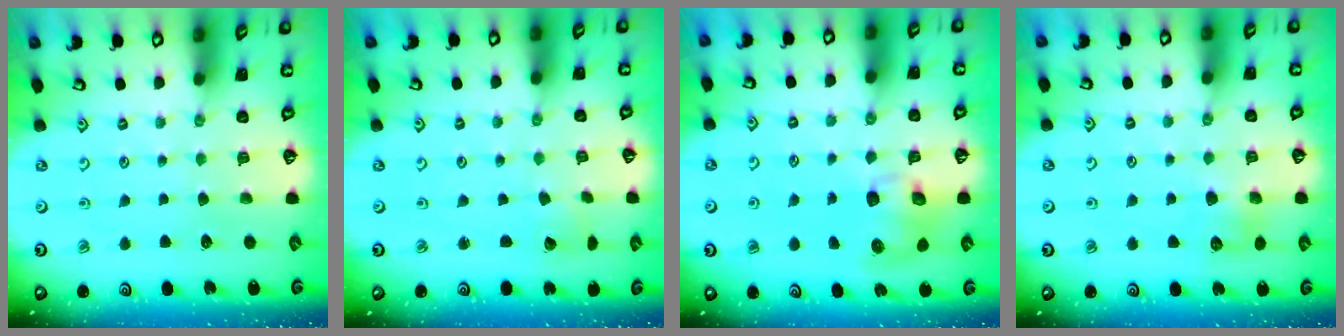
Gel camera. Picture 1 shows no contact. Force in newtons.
{"total": 2.5, "press": 2.5, "slide": 0.2}
{"total": 8.7, "press": 8.6, "slide": 1.2}
{"total": 7.1, "press": 7.0, "slide": 0.6}